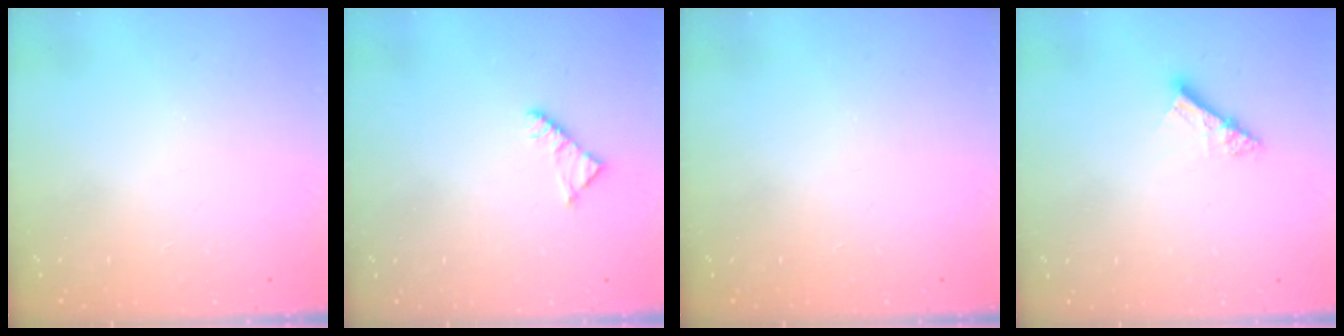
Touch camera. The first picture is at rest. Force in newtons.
{"total": 2.3, "press": 2.3, "slide": 0.4}
{"total": 0.0}
{"total": 7.2, "press": 7.2, "slide": 0.5}